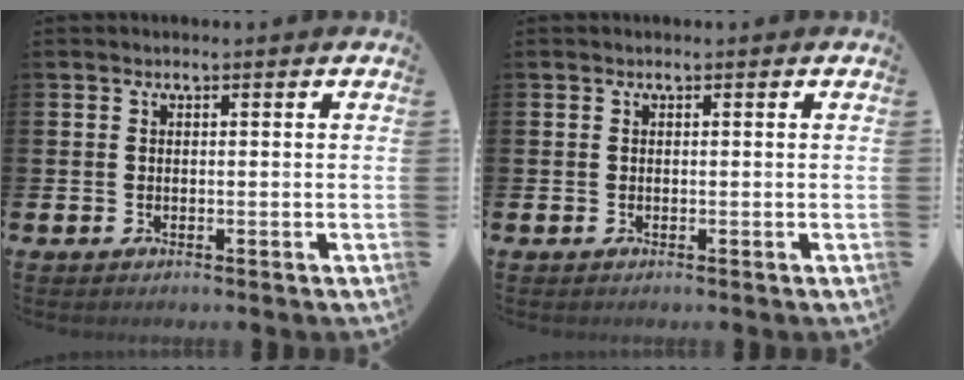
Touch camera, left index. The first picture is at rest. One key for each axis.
{"total": 0.0}